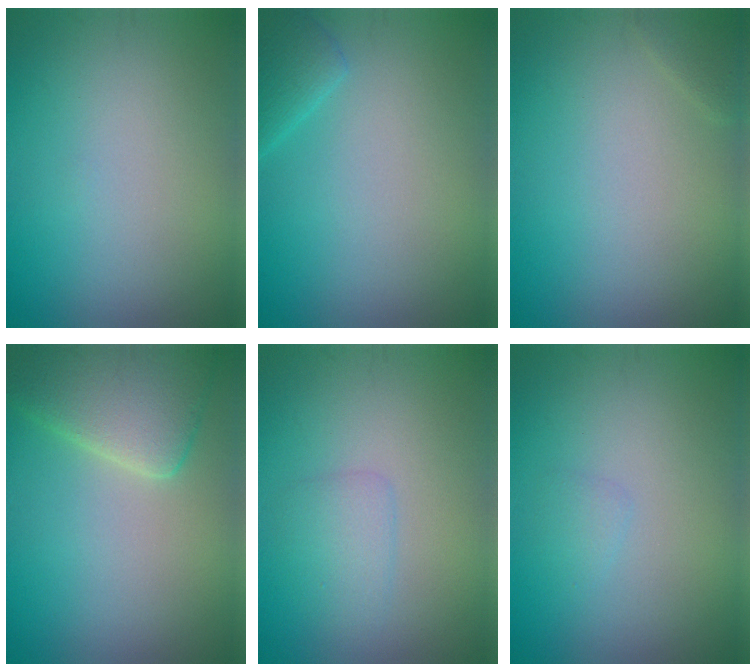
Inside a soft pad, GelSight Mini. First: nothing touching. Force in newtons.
{"total": 2.0, "press": 2.0, "slide": 0.1}
{"total": 0.8, "press": 0.8, "slide": 0.1}
{"total": 5.3, "press": 5.3, "slide": 0.4}
{"total": 1.8, "press": 1.8, "slide": 0.0}
{"total": 0.8, "press": 0.8, "slide": 0.0}